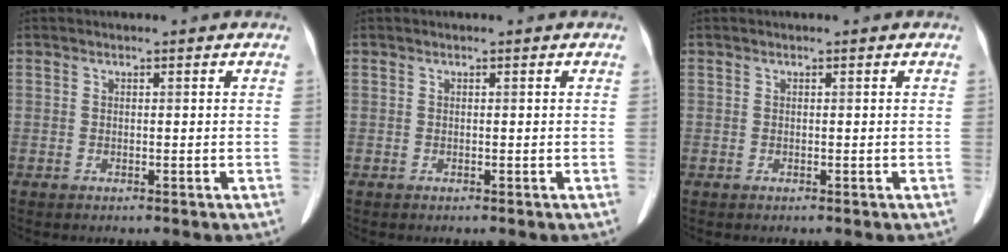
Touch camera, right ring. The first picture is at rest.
{"total": 0.0}
{"total": 0.0}